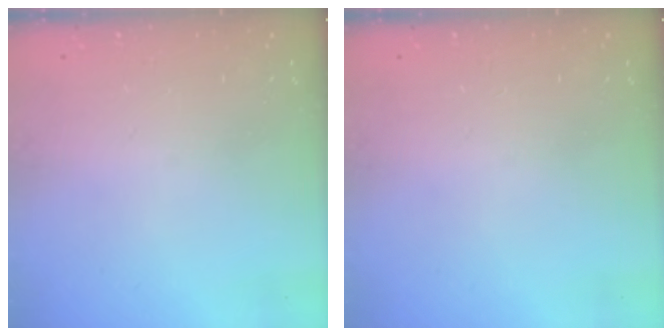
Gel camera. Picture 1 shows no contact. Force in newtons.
{"total": 0.0}